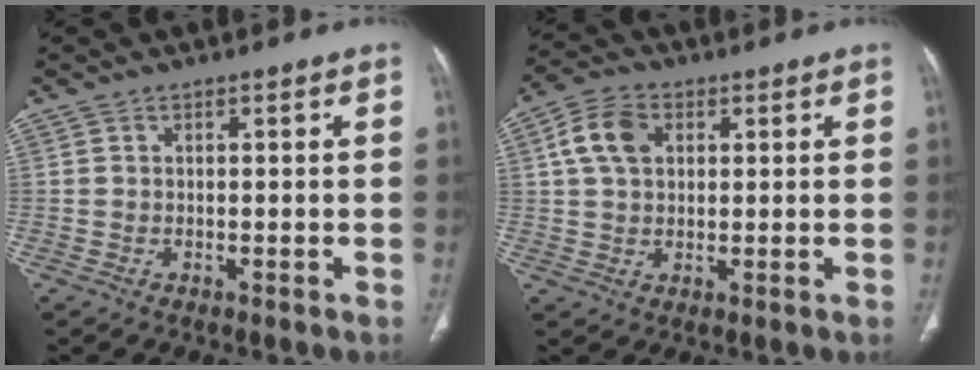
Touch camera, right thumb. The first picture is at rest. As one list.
[{"total": 7.4, "force": [2.2, 5.2, 4.9], "torque": [-0.087, 0.010, 0.038]}]